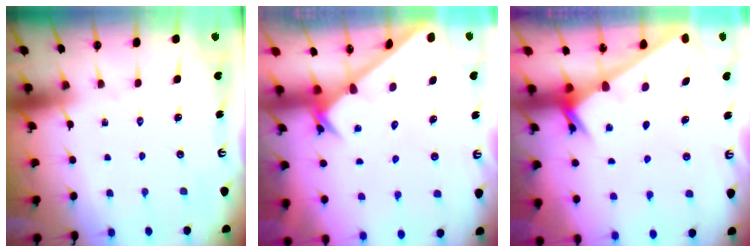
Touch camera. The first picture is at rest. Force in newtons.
{"total": 2.5, "press": 2.5, "slide": 0.2}
{"total": 2.6, "press": 2.6, "slide": 0.2}